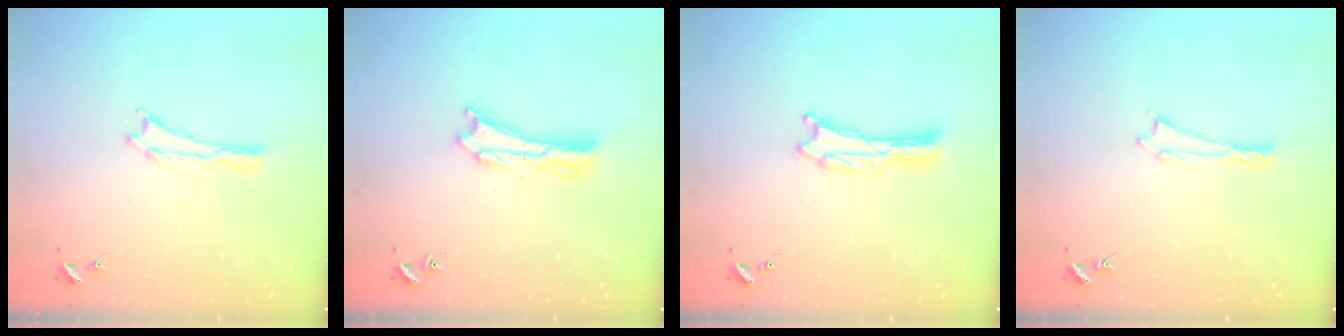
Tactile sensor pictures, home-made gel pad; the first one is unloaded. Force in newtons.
{"total": 1.8, "press": 1.8, "slide": 0.3}
{"total": 0.7, "press": 0.7, "slide": 0.1}
{"total": 0.0}